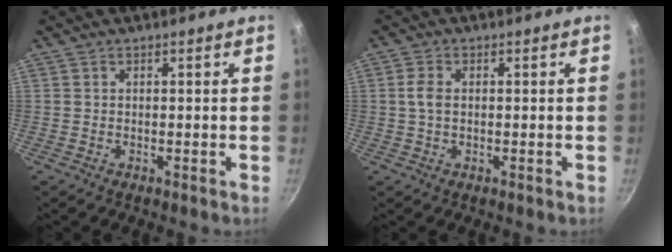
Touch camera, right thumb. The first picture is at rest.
{"total": 2.9, "force": [0.2, 1.8, 2.2], "torque": [-0.049, 0.005, 0.001]}